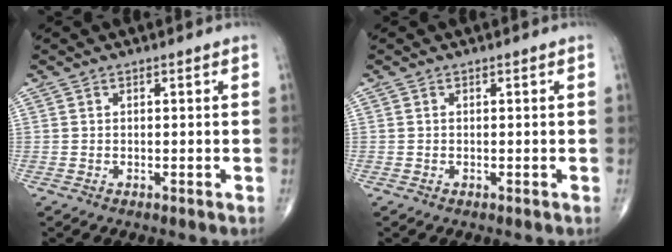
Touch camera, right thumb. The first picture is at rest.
{"total": 0.0}